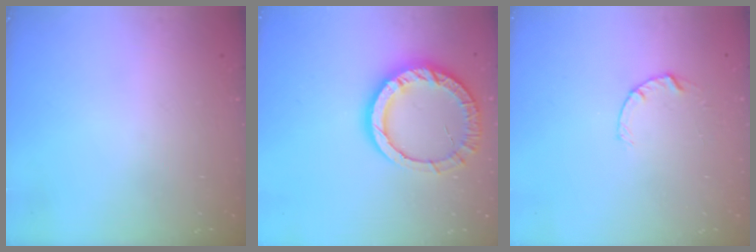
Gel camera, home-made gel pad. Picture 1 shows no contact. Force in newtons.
{"total": 13.2, "press": 13.1, "slide": 1.6}
{"total": 4.5, "press": 4.4, "slide": 0.5}